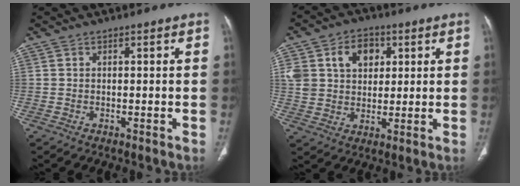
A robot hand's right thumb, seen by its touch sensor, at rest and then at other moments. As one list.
[{"total": 11.7, "force": [3.9, 8.8, 6.6], "torque": [-0.085, -0.001, 0.074]}]